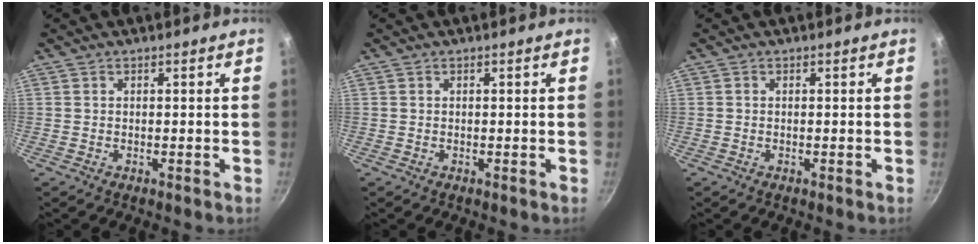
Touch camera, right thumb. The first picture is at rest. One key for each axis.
{"total": 0.0}
{"total": 0.0}